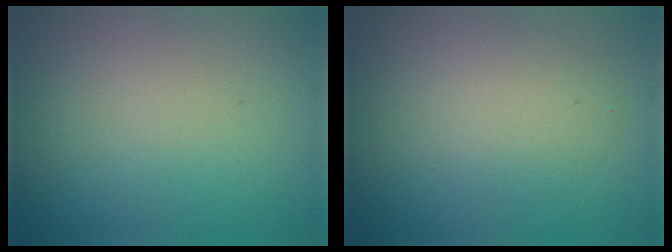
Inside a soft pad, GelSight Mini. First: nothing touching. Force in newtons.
{"total": 2.8, "press": 2.8, "slide": 0.1}